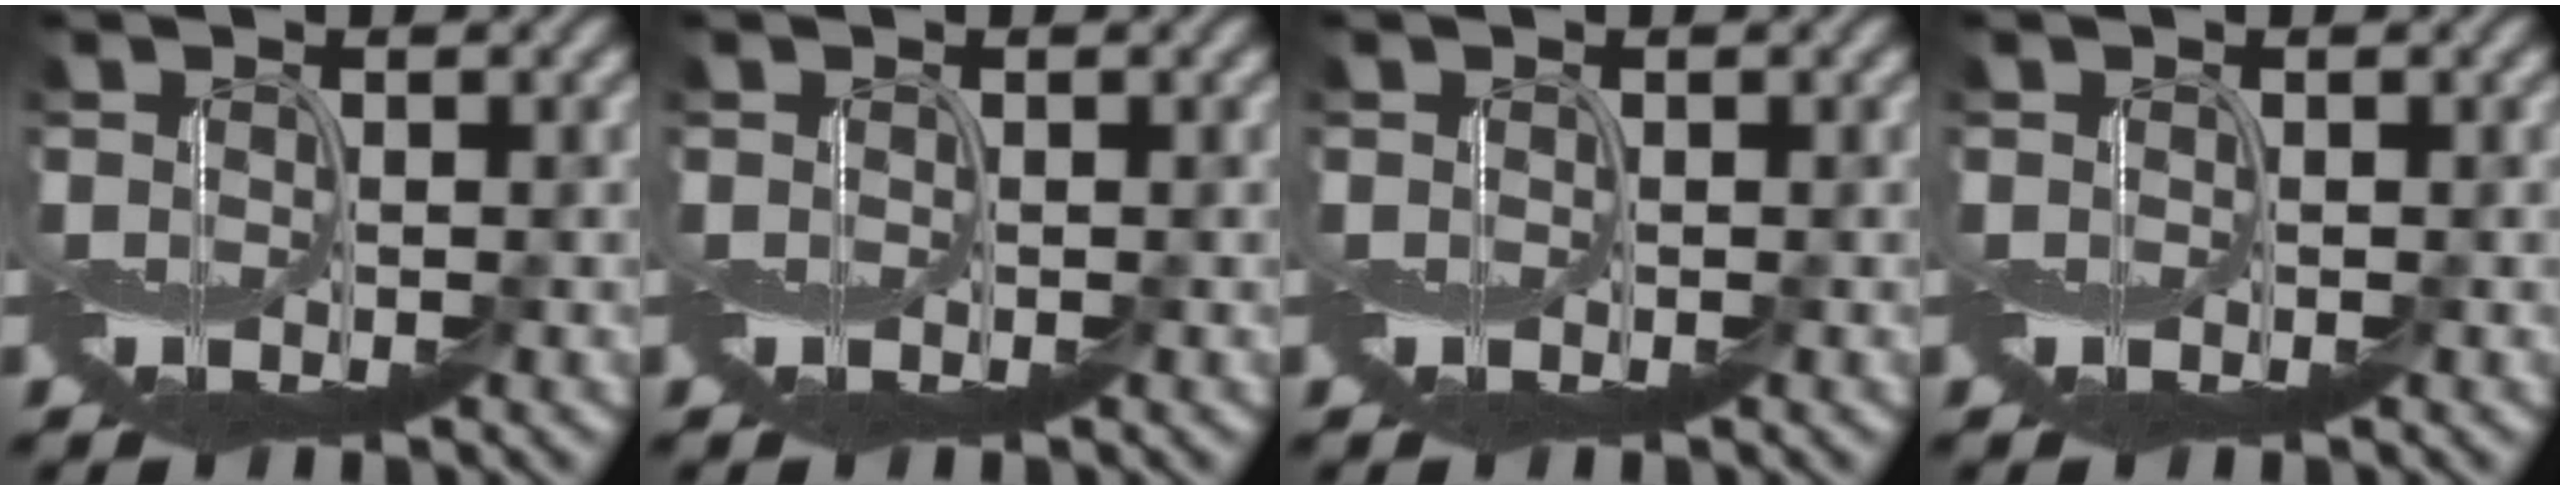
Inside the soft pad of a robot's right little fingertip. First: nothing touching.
{"total": 0.0}
{"total": 0.0}
{"total": 0.0}